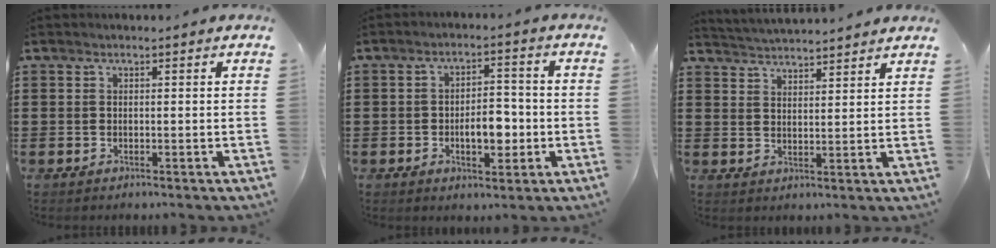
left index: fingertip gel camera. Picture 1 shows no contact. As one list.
[{"total": 5.9, "force": [-1.3, 3.1, 4.9], "torque": [-0.072, 0.003, -0.029]}, {"total": 3.3, "force": [3.2, -0.4, -0.3], "torque": [-0.006, -0.015, 0.059]}]